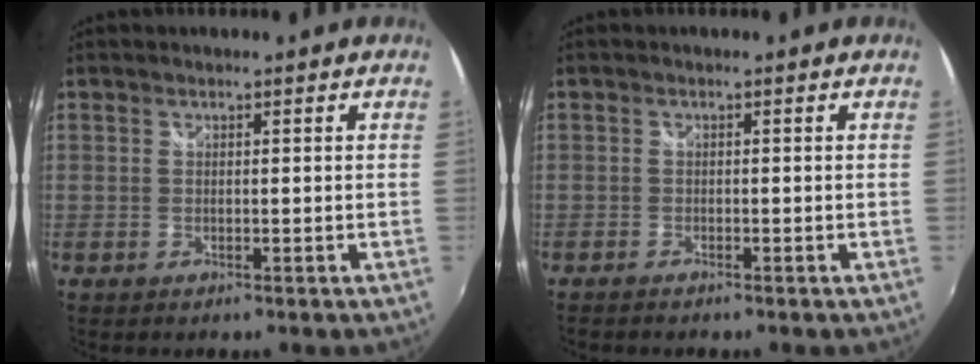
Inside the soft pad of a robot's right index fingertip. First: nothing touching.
{"total": 1.5, "force": [-1.4, 0.4, 0.4], "torque": [-0.013, -0.009, -0.026]}